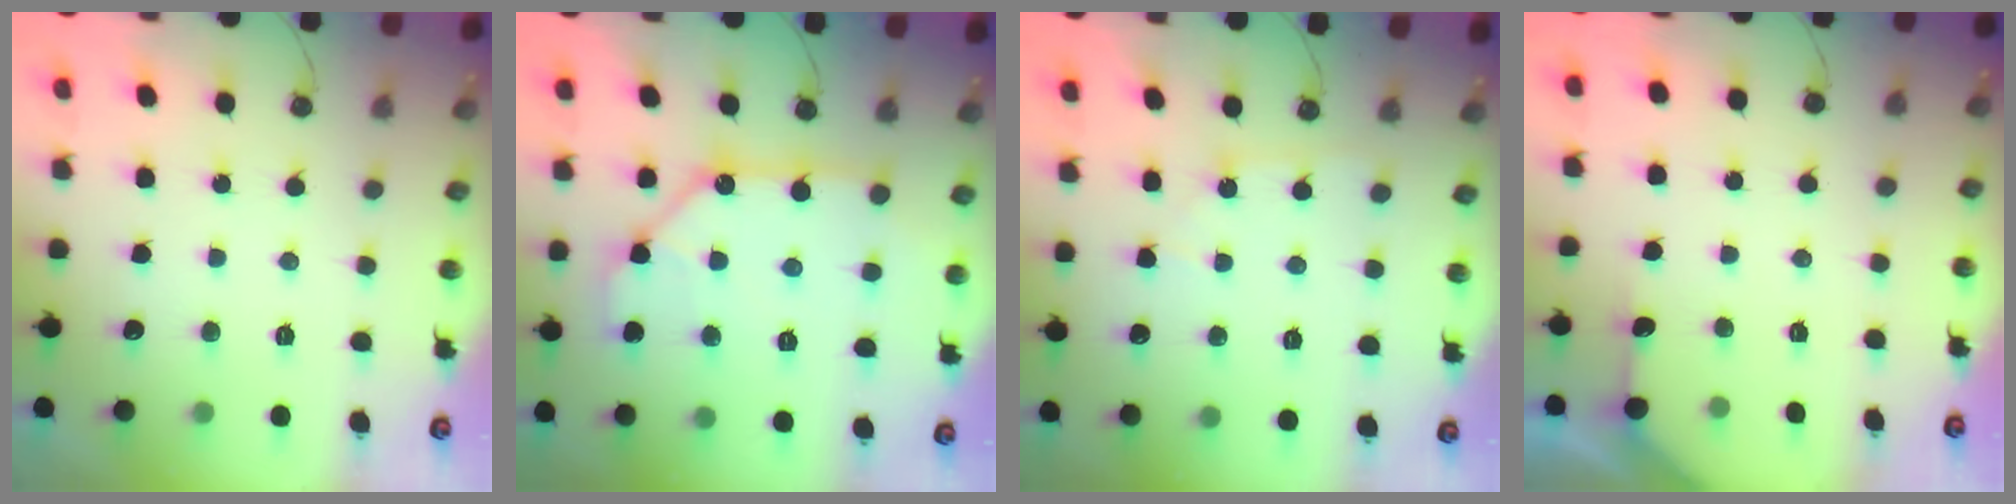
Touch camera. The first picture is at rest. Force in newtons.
{"total": 11.6, "press": 11.5, "slide": 1.5}
{"total": 5.4, "press": 5.3, "slide": 0.8}
{"total": 3.4, "press": 3.4, "slide": 0.4}